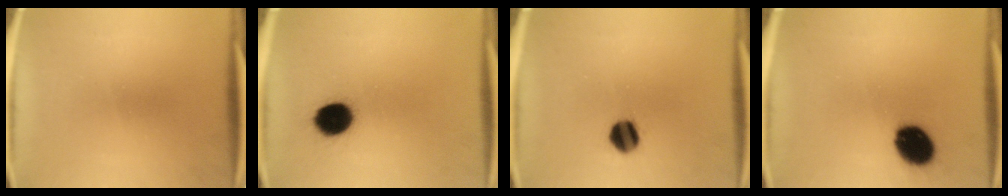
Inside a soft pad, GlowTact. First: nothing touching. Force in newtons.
{"total": 9.8}
{"total": 6.7}
{"total": 11.8}